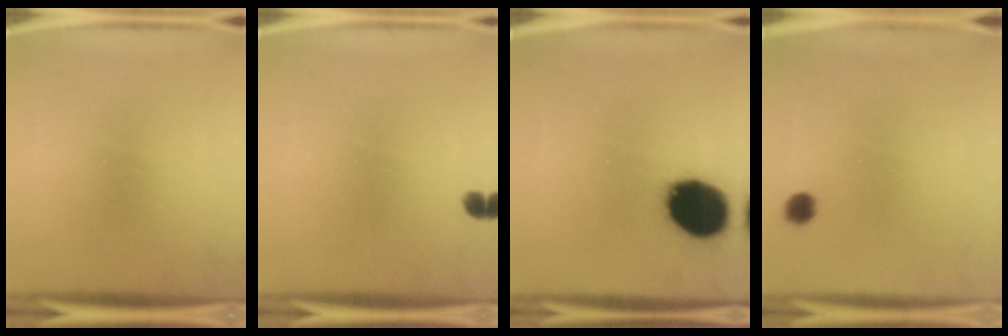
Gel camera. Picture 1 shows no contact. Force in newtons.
{"total": 1.4}
{"total": 19.1}
{"total": 1.8}